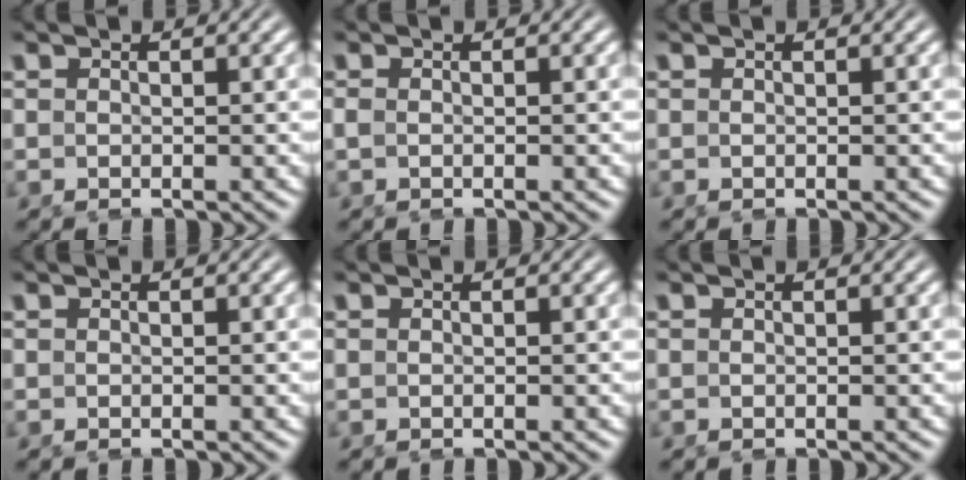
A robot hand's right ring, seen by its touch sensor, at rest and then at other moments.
{"total": 0.6, "force": [-0.4, 0.2, 0.4], "torque": [-0.013, -0.004, -0.003]}
{"total": 0.0}
{"total": 0.0}
{"total": 0.0}
{"total": 0.0}